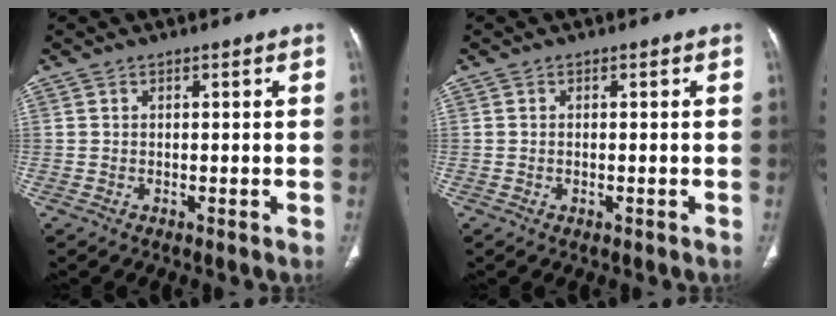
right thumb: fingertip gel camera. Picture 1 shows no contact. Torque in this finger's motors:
{"motor_torque": [-0.39, 0.07, 0.07, 0.45, -0.02]}